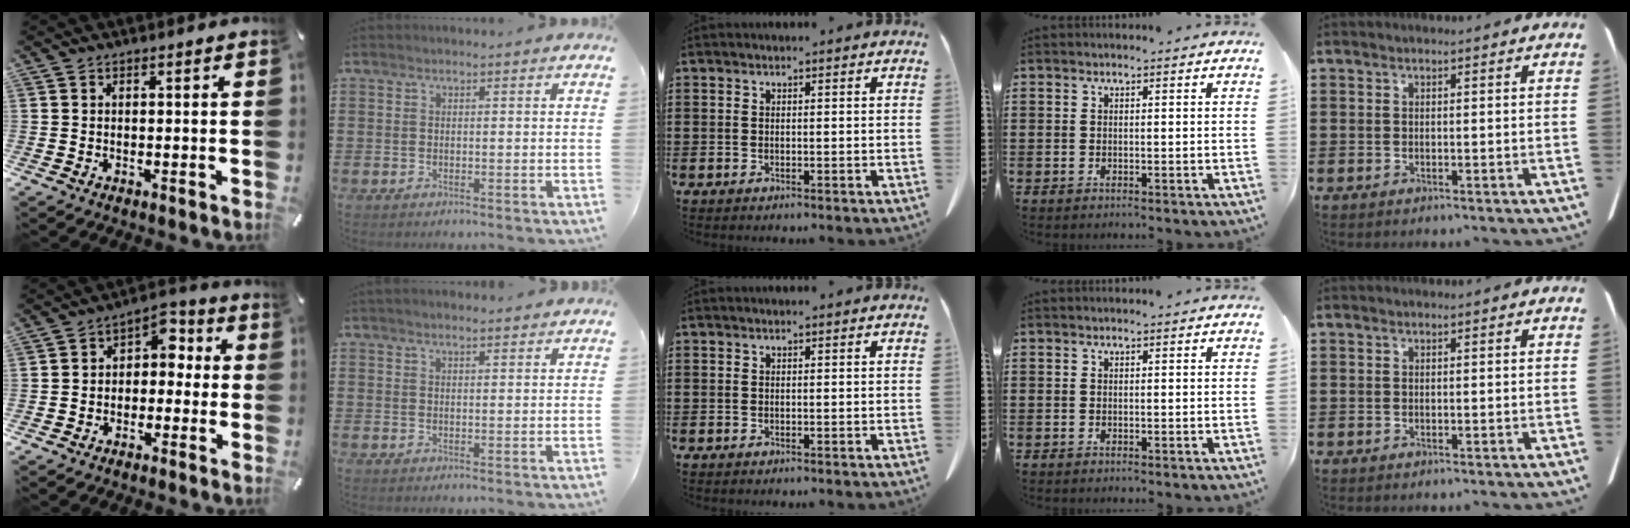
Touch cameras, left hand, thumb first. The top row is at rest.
{"thumb": {"total": 5.0, "force": [-0.7, 4.5, 2.2], "torque": [-0.030, 0.008, -0.020]}, "index": {"total": 1.7, "force": [1.6, 0.2, 0.5], "torque": [-0.013, 0.004, 0.031]}}